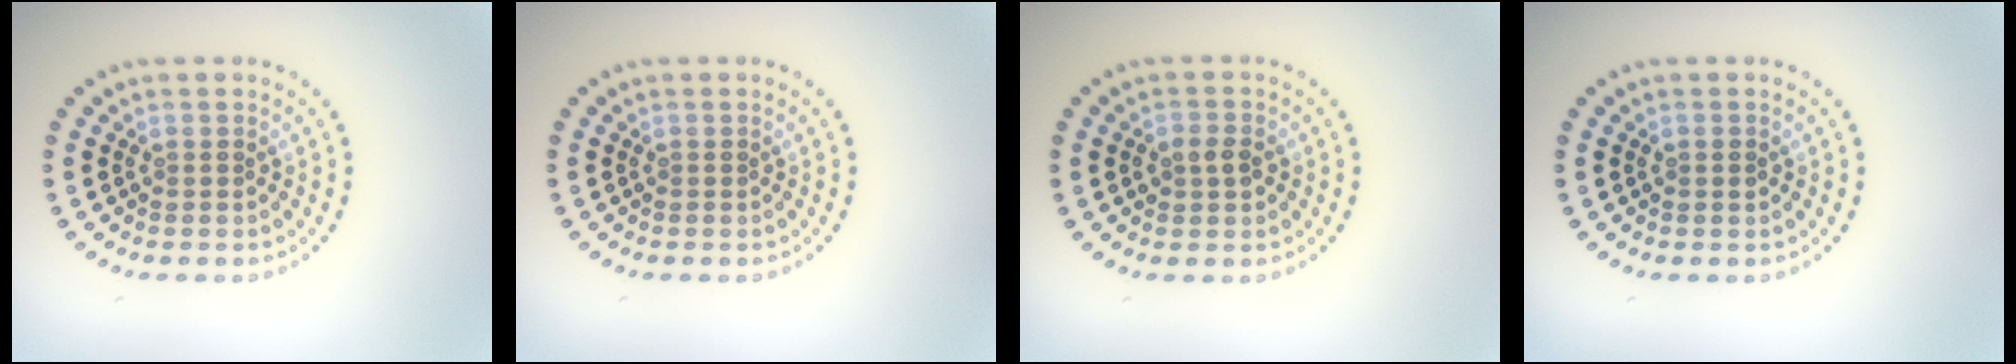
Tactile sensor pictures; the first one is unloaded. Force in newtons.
{"total": 0.0}
{"total": 1.8, "press": 1.8, "slide": 0.1}
{"total": 0.7, "press": 0.7, "slide": 0.1}